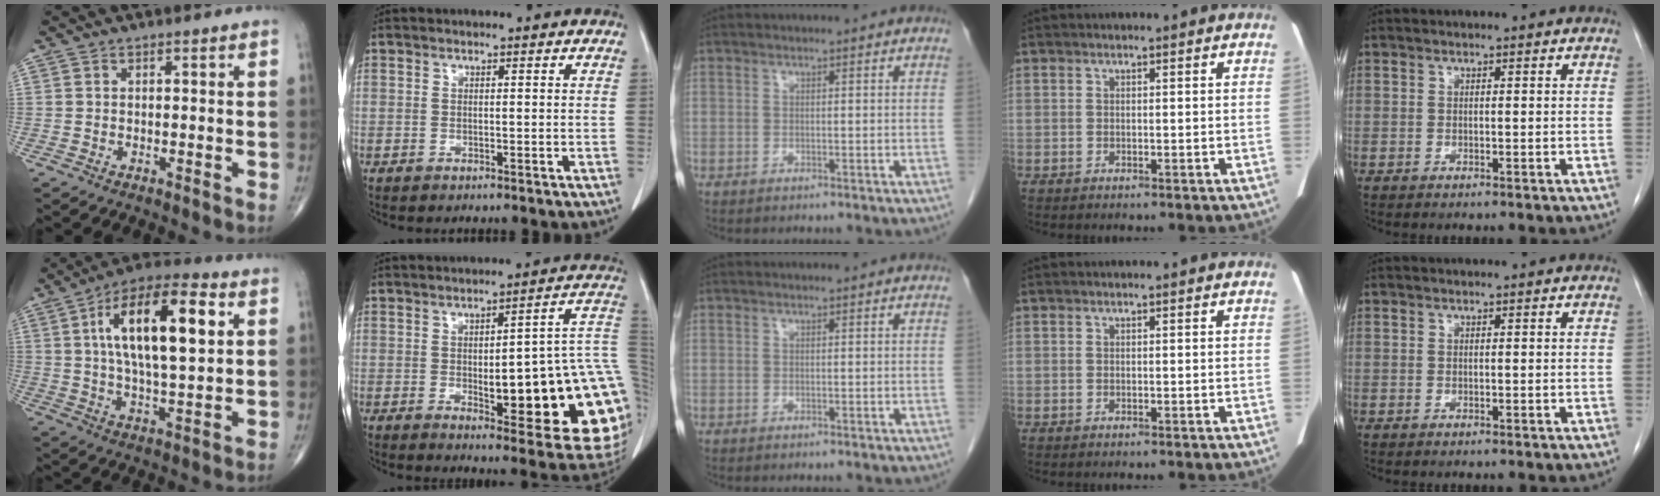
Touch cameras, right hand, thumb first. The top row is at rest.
{"thumb": {"total": 18.6, "force": [4.9, 6.8, 16.6], "torque": [-0.276, 0.006, 0.077]}, "index": {"total": 23.2, "force": [-2.4, 4.9, 22.5], "torque": [-0.189, 0.017, -0.017]}}